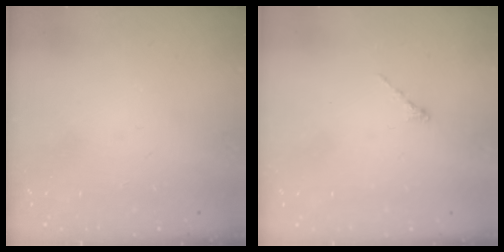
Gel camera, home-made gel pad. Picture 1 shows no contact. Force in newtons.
{"total": 0.0}